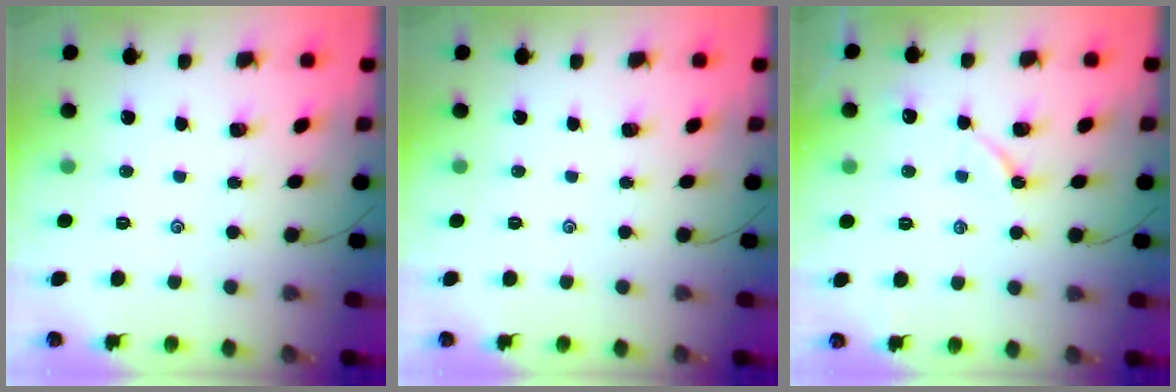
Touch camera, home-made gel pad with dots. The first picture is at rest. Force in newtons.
{"total": 0.0}
{"total": 4.9, "press": 4.9, "slide": 0.8}